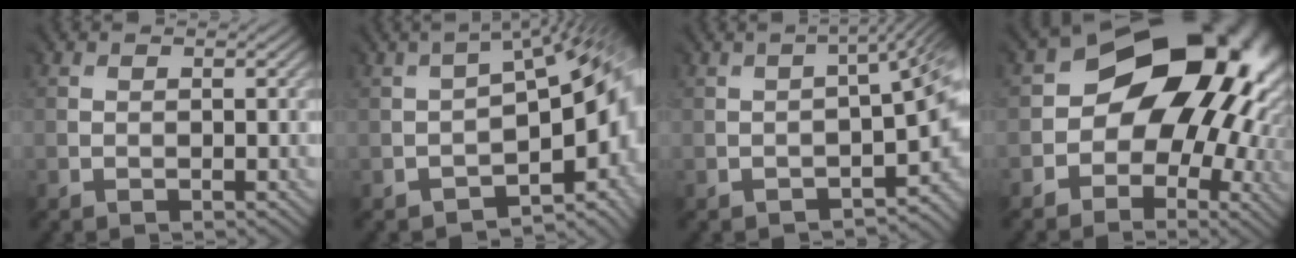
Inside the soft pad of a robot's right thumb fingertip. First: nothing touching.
{"total": 10.7, "force": [-3.0, 4.6, 9.2], "torque": [-0.122, -0.017, -0.041]}
{"total": 7.3, "force": [-3.4, 2.6, 5.9], "torque": [-0.078, -0.027, -0.041]}
{"total": 15.4, "force": [0.7, 12.2, 9.4], "torque": [-0.086, -0.003, 0.001]}